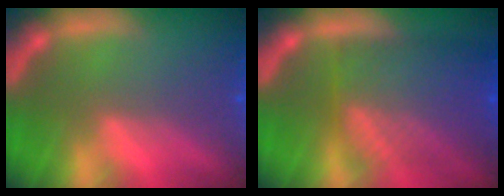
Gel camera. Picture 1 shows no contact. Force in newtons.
{"total": 9.5}